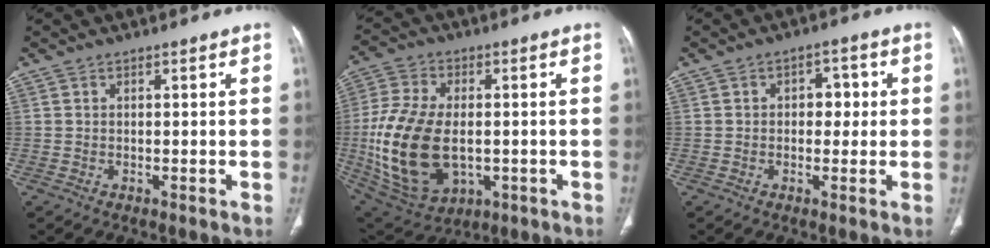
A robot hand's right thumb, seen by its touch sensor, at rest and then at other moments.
{"total": 20.7, "force": [-2.1, 12.5, 16.3], "torque": [-0.331, -0.008, -0.018]}
{"total": 4.7, "force": [0.5, 3.2, 3.4], "torque": [-0.020, 0.007, 0.003]}